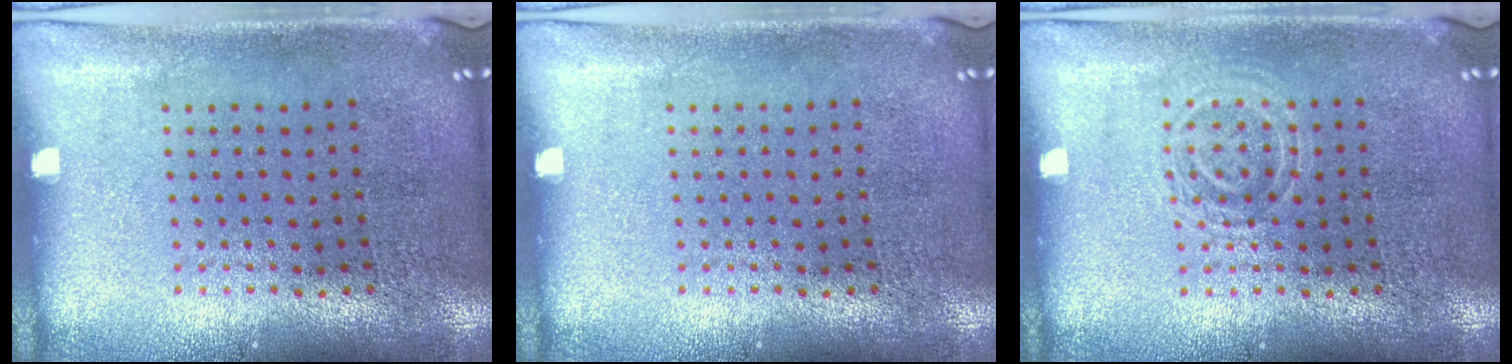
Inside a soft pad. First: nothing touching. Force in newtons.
{"total": 0.0}
{"total": 1.6, "press": 1.5, "slide": 0.4}